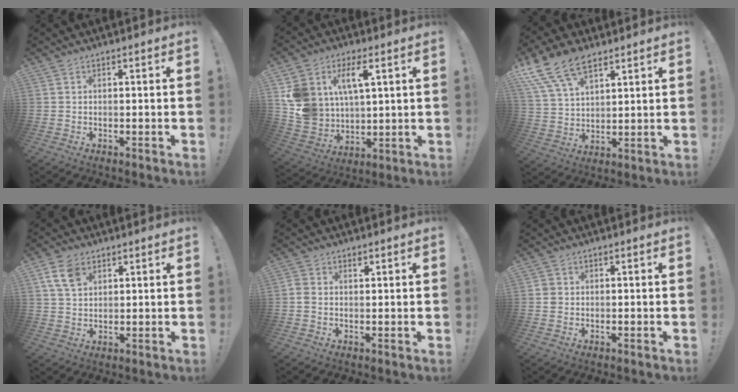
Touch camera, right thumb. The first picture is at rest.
{"total": 12.4, "force": [5.9, 8.5, 6.8], "torque": [-0.139, -0.027, 0.117]}
{"total": 13.5, "force": [9.0, 7.0, 7.3], "torque": [-0.138, -0.039, 0.172]}
{"total": 7.7, "force": [3.8, 4.9, 4.6], "torque": [-0.082, -0.002, 0.076]}
{"total": 2.1, "force": [0.9, 1.6, 1.0], "torque": [-0.009, -0.003, 0.013]}
{"total": 1.8, "force": [0.0, 1.7, 0.6], "torque": [-0.005, 0.004, 0.000]}